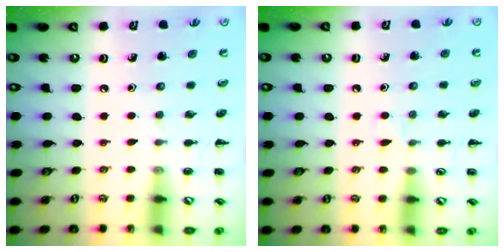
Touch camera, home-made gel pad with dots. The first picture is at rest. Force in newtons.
{"total": 3.4, "press": 3.2, "slide": 1.2}